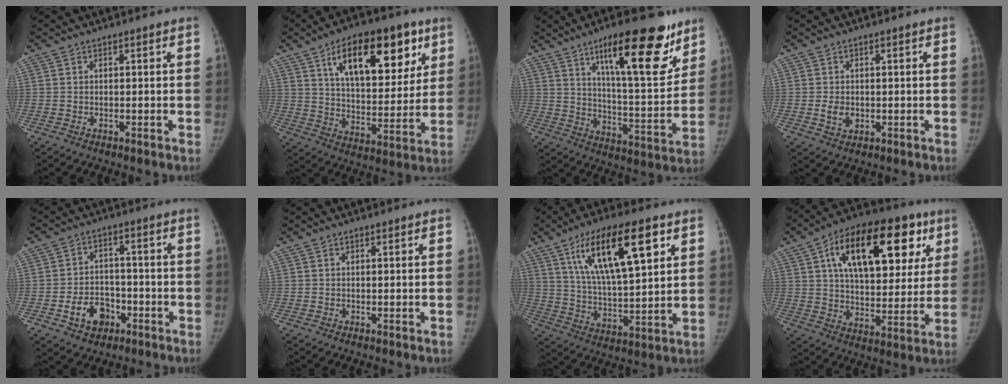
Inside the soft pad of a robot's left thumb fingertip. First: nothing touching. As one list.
[{"total": 22.1, "force": [10.8, 10.7, 16.0], "torque": [-0.196, -0.029, 0.175]}, {"total": 21.8, "force": [12.8, 6.4, 16.4], "torque": [-0.205, -0.062, 0.201]}, {"total": 3.0, "force": [-0.3, 2.2, 2.0], "torque": [-0.032, -0.002, 0.001]}, {"total": 8.0, "force": [-3.6, 6.0, 4.0], "torque": [-0.042, 0.027, -0.055]}, {"total": 0.0}, {"total": 20.0, "force": [8.9, 6.6, 16.6], "torque": [-0.261, -0.025, 0.157]}, {"total": 26.1, "force": [10.4, 13.6, 19.7], "torque": [-0.266, 0.008, 0.161]}]